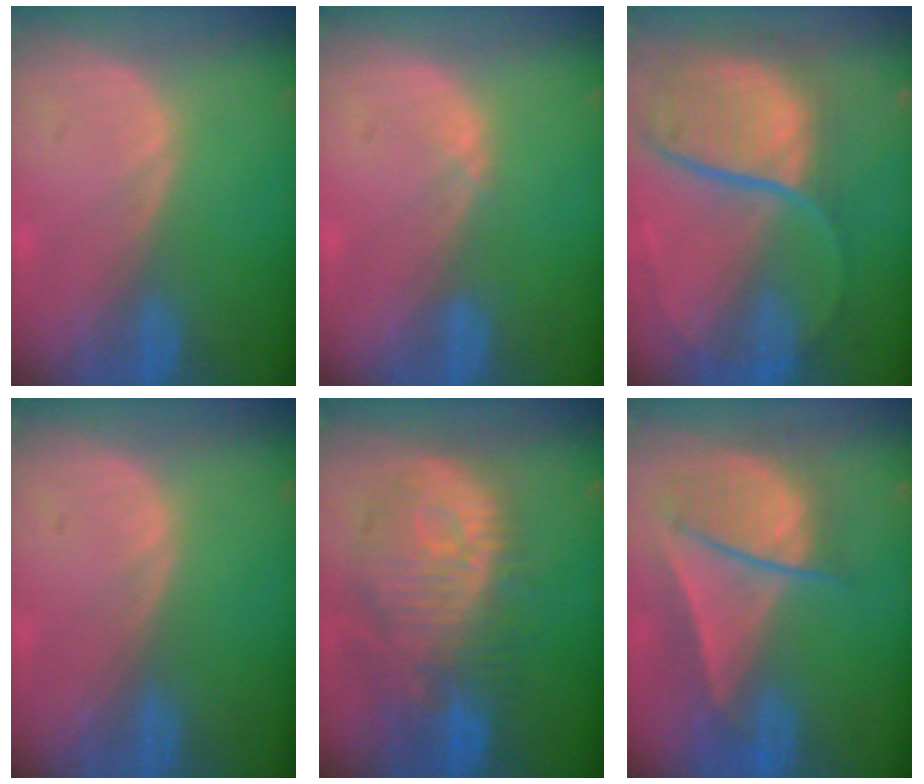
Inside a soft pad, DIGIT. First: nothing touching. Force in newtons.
{"total": 0.7, "press": 0.6, "slide": 0.4}
{"total": 11.7, "press": 9.7, "slide": 6.5}
{"total": 0.0}
{"total": 12.4, "press": 11.1, "slide": 5.6}
{"total": 8.2, "press": 7.5, "slide": 3.3}